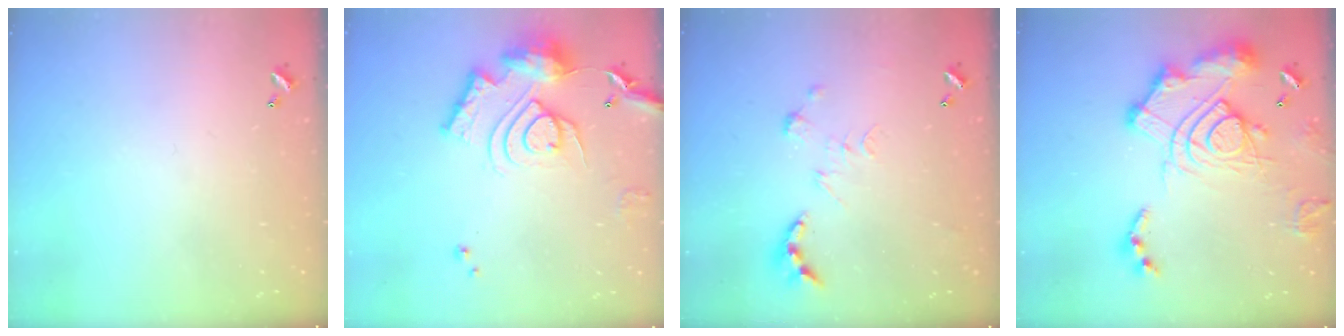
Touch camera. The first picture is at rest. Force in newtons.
{"total": 15.8, "press": 15.8, "slide": 1.0}
{"total": 0.0}
{"total": 20.2, "press": 20.0, "slide": 2.4}